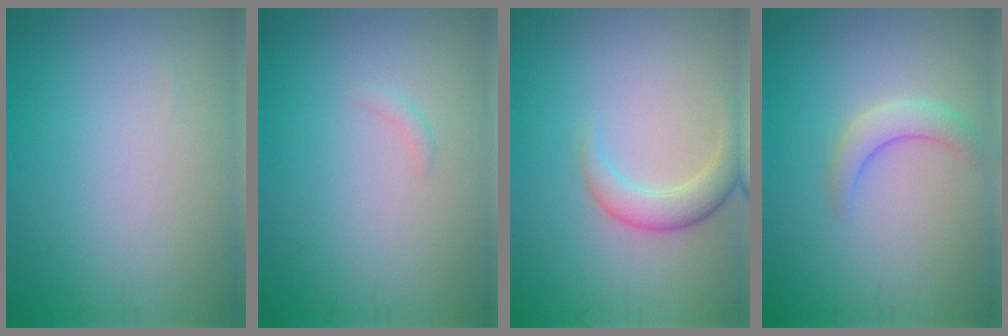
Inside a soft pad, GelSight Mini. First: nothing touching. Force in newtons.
{"total": 0.5, "press": 0.5, "slide": 0.1}
{"total": 2.8, "press": 2.8, "slide": 0.1}
{"total": 2.1, "press": 2.1, "slide": 0.3}